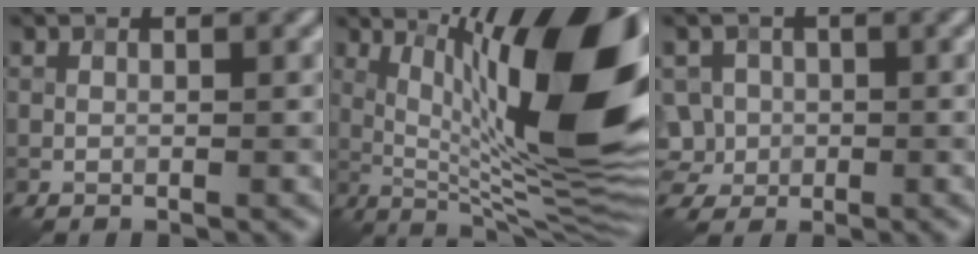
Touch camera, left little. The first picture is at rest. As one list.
[{"total": 17.6, "force": [3.3, 5.6, 16.3], "torque": [-0.215, 0.018, 0.049]}, {"total": 3.6, "force": [0.3, 3.4, 1.1], "torque": [-0.024, 0.007, 0.009]}]